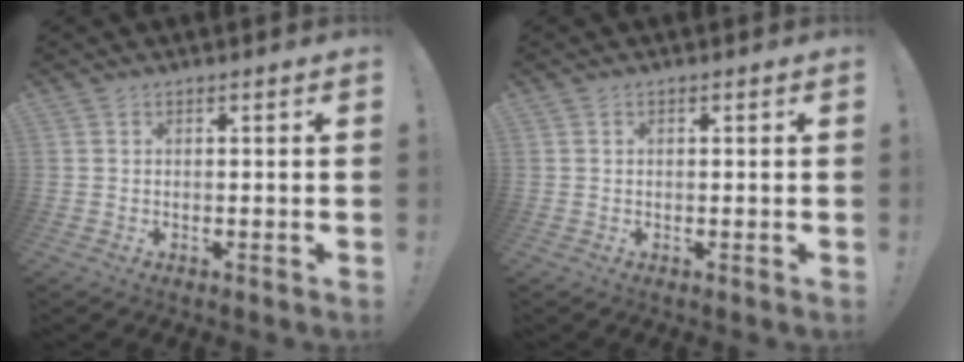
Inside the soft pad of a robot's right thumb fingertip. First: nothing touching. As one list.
[{"total": 0.0}]